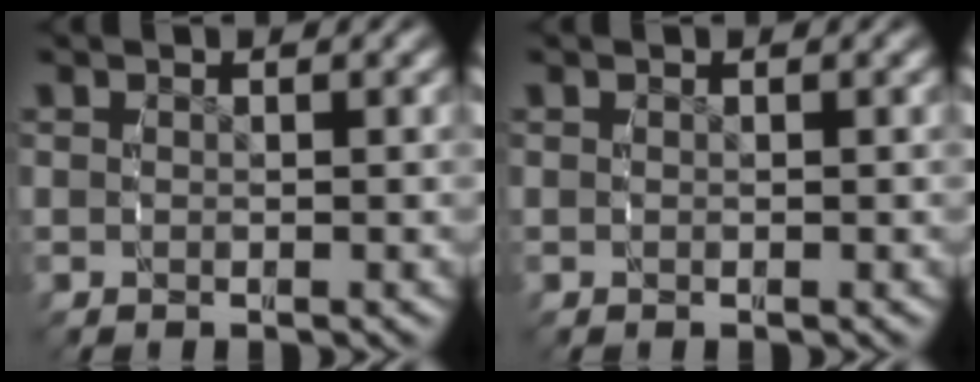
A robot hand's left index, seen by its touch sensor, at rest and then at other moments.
{"total": 0.0}